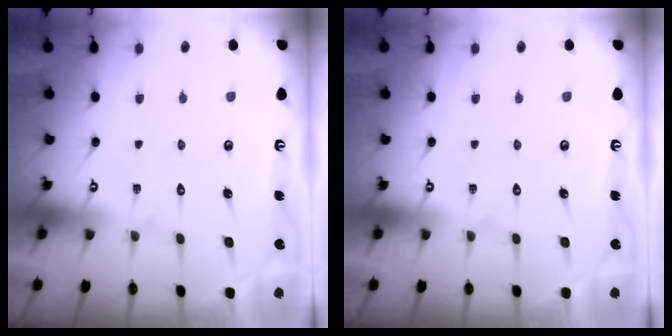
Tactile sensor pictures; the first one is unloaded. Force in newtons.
{"total": 0.0}